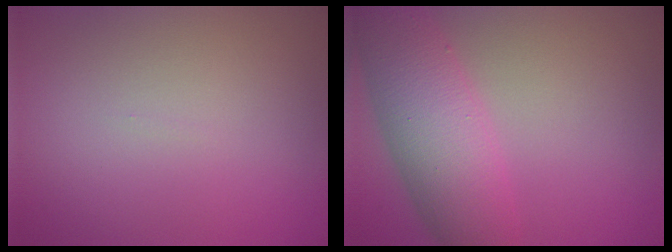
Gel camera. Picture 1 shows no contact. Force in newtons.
{"total": 7.3, "press": 7.3, "slide": 0.3}